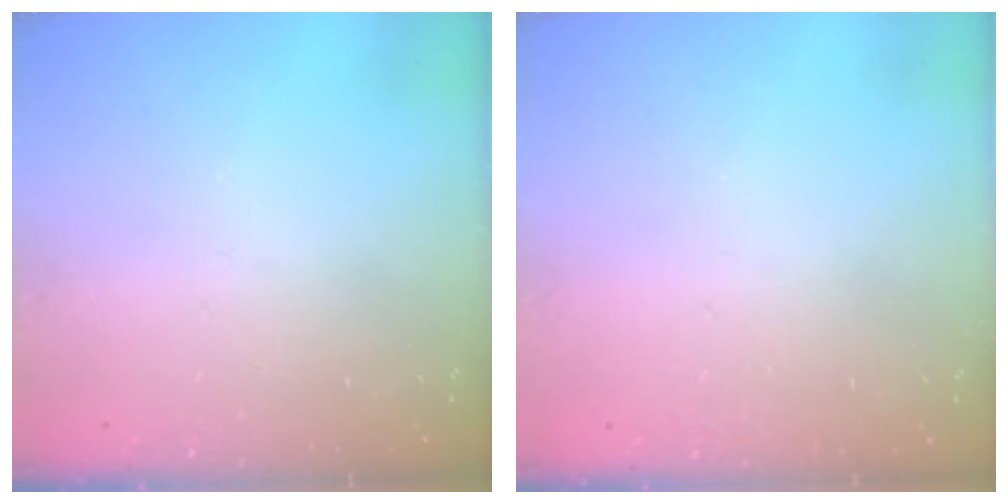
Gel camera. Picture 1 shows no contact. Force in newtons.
{"total": 1.6, "press": 1.6, "slide": 0.1}